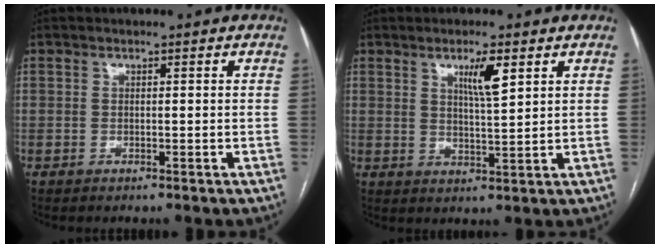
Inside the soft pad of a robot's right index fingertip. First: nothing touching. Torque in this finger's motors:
{"motor_torque": [0.14, 0.06, 0.09, 0.05]}